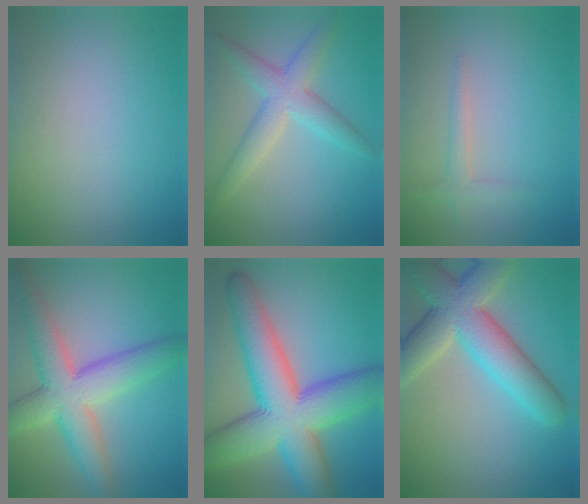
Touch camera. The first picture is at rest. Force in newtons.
{"total": 4.3, "press": 4.3, "slide": 0.3}
{"total": 1.6, "press": 1.6, "slide": 0.1}
{"total": 7.8, "press": 7.8, "slide": 0.3}
{"total": 13.4, "press": 13.4, "slide": 0.5}
{"total": 9.0, "press": 9.0, "slide": 0.4}